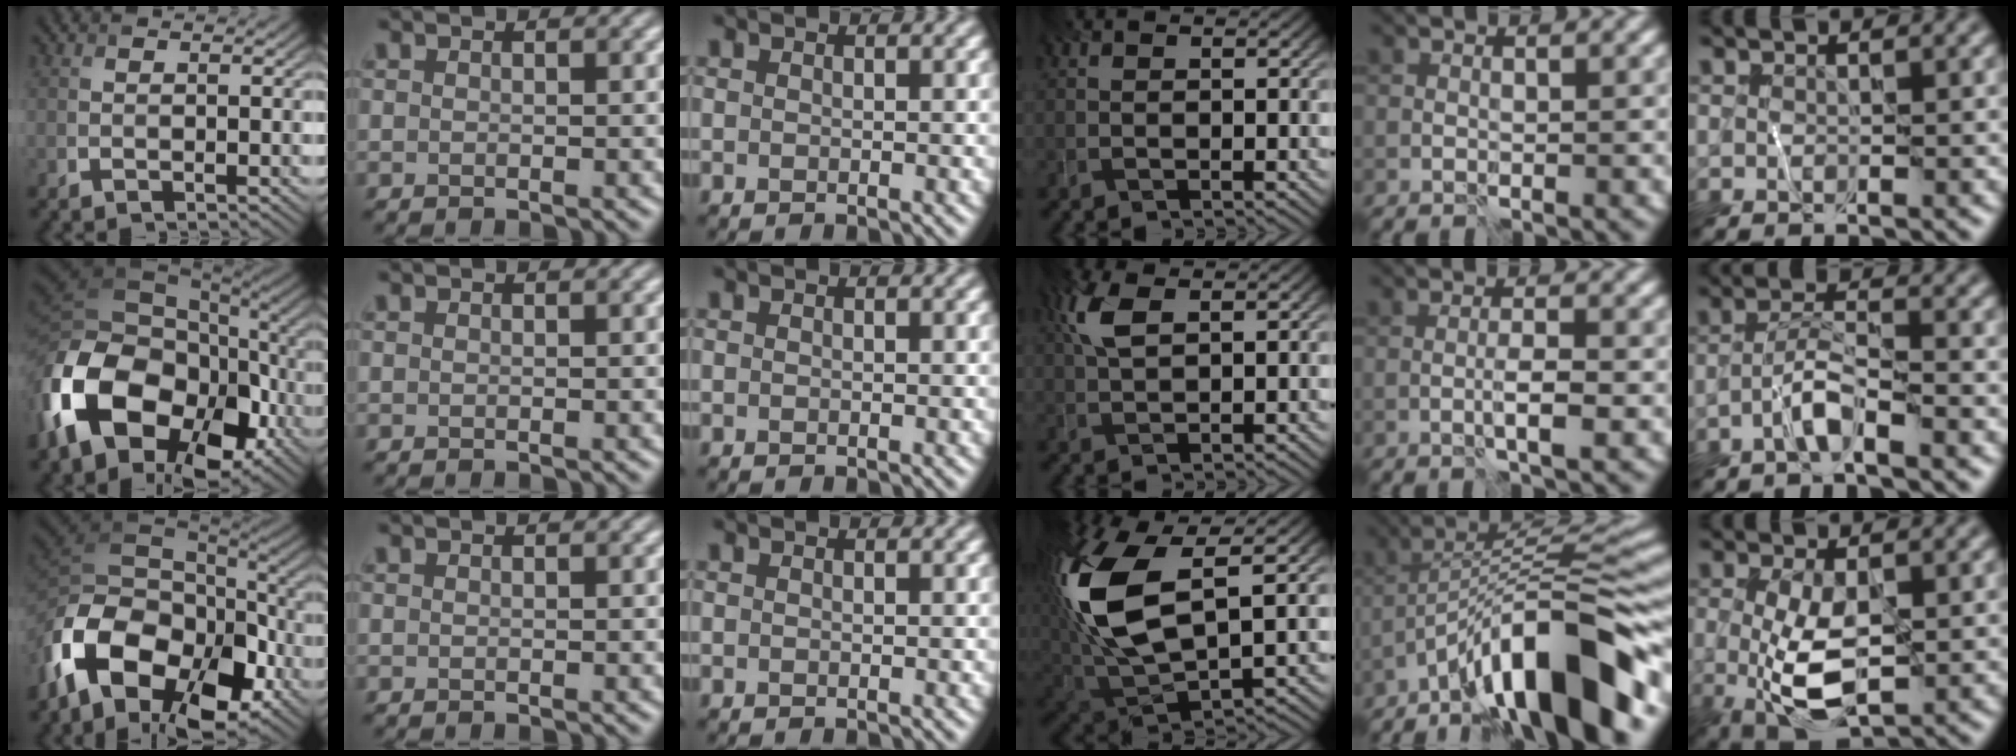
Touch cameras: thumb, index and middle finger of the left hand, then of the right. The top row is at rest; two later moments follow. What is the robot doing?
{"motion": "wipe", "object": "whiteboard"}